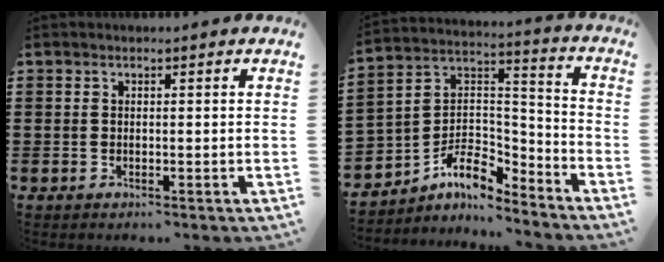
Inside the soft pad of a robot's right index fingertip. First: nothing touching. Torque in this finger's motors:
{"motor_torque": [1.34, 0.80, 0.43, 0.10]}